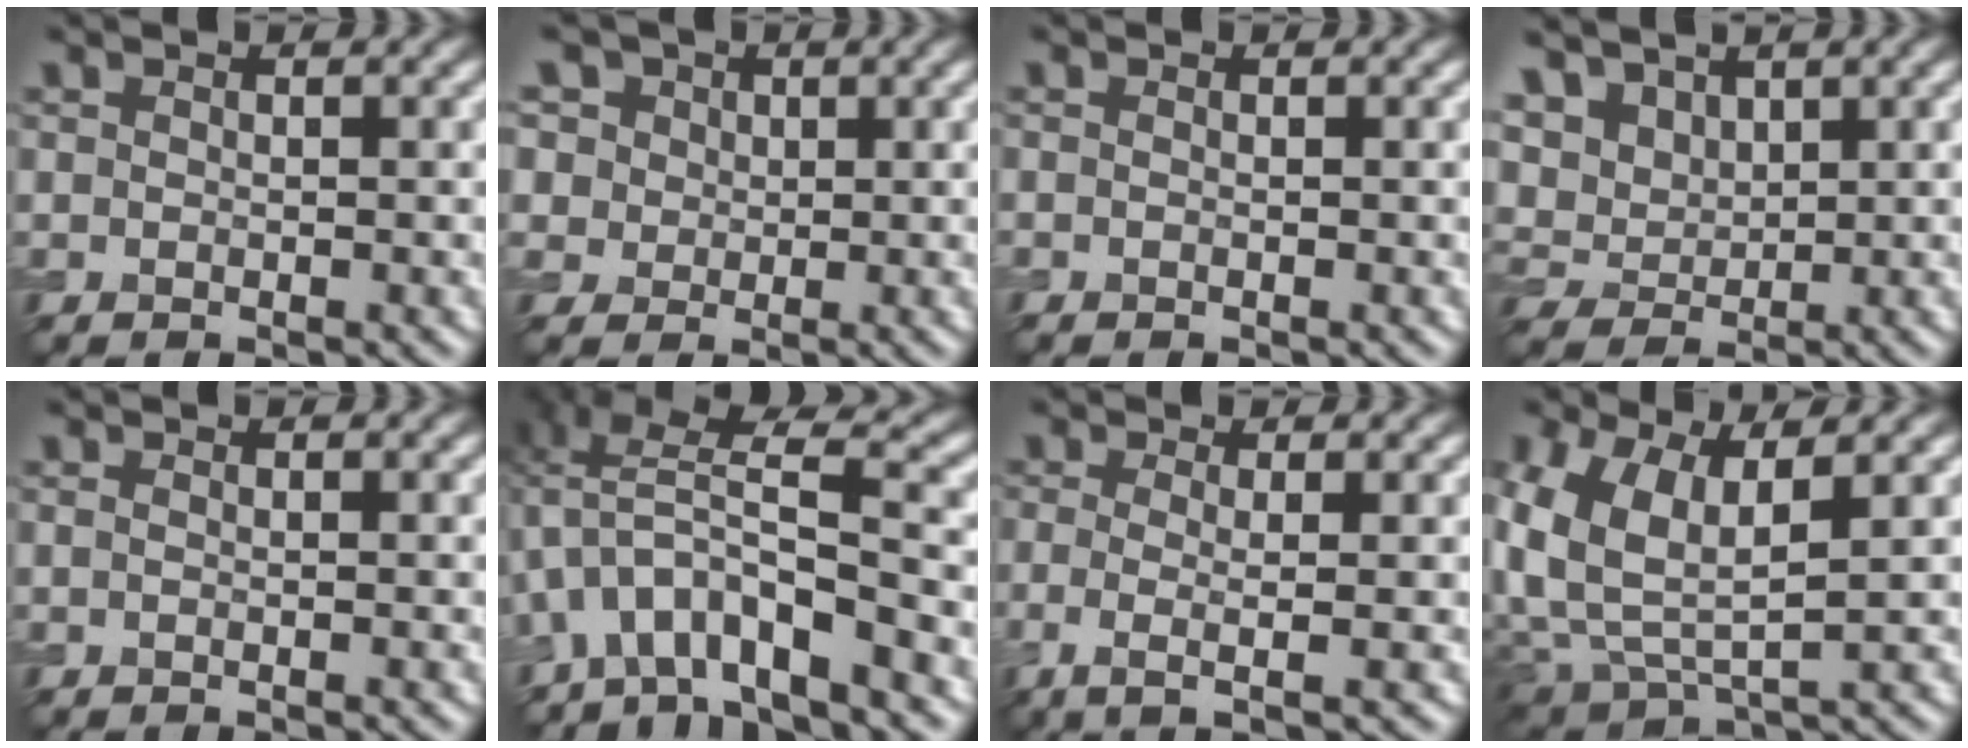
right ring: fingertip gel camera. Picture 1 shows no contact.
{"total": 9.3, "force": [4.8, 7.0, 4.0], "torque": [-0.090, 0.029, 0.056]}
{"total": 0.0}
{"total": 6.3, "force": [3.5, 4.3, 3.0], "torque": [-0.092, 0.012, 0.064]}
{"total": 0.0}
{"total": 7.5, "force": [-2.5, 3.0, 6.4], "torque": [-0.119, 0.018, -0.055]}
{"total": 3.0, "force": [-0.4, 0.9, 2.8], "torque": [-0.051, -0.008, -0.012]}
{"total": 9.1, "force": [2.0, 5.3, 7.1], "torque": [-0.181, -0.013, 0.052]}